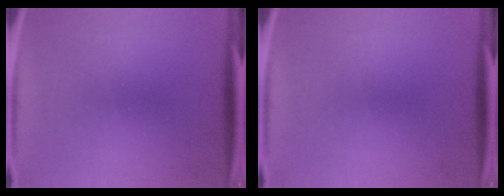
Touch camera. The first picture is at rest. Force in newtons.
{"total": 0.0}